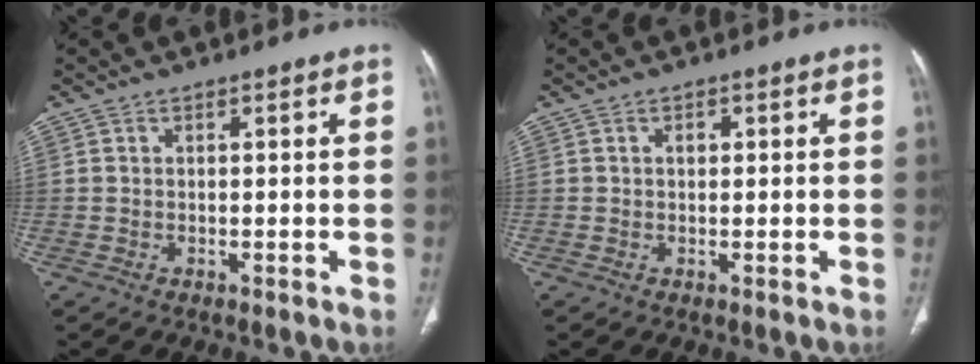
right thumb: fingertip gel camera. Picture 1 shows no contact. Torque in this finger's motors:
{"motor_torque": [-0.01, 0.29, 0.50, 0.34, -0.01]}